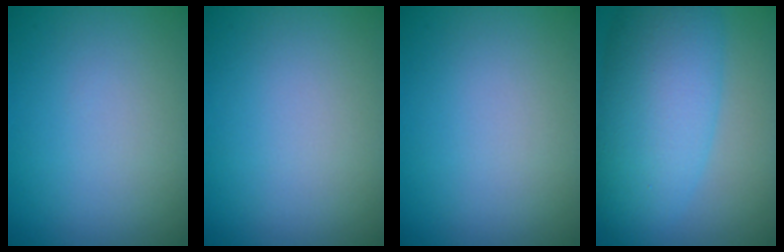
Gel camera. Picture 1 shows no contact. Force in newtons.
{"total": 0.0}
{"total": 0.0}
{"total": 8.9, "press": 8.9, "slide": 0.1}